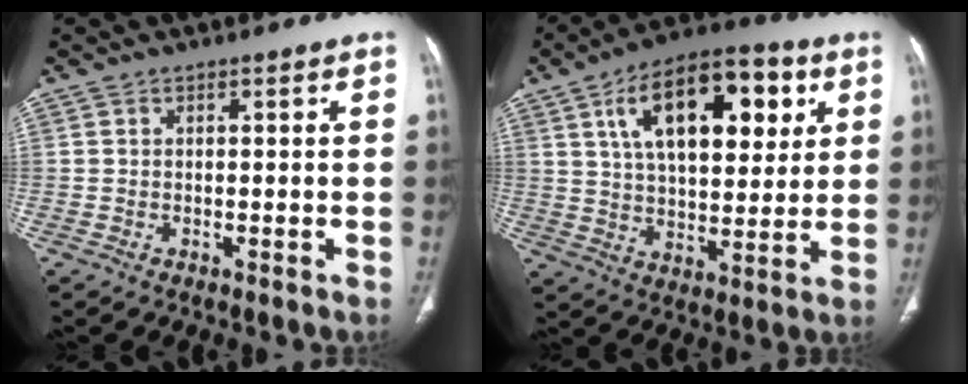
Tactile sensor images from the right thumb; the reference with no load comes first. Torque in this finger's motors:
{"motor_torque": [0.46, 4.55, 1.56, 0.66, 0.18]}